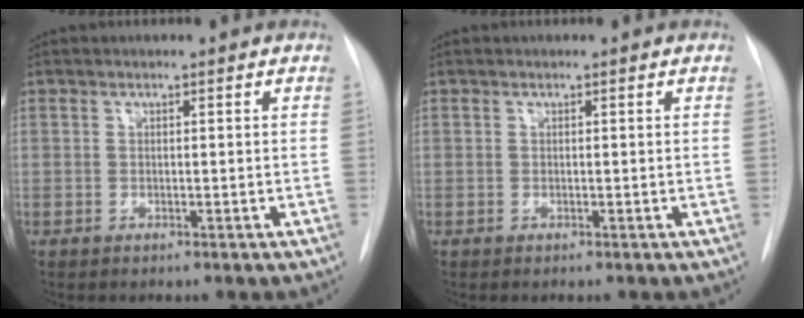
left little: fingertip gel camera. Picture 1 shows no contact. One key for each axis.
{"total": 0.0}